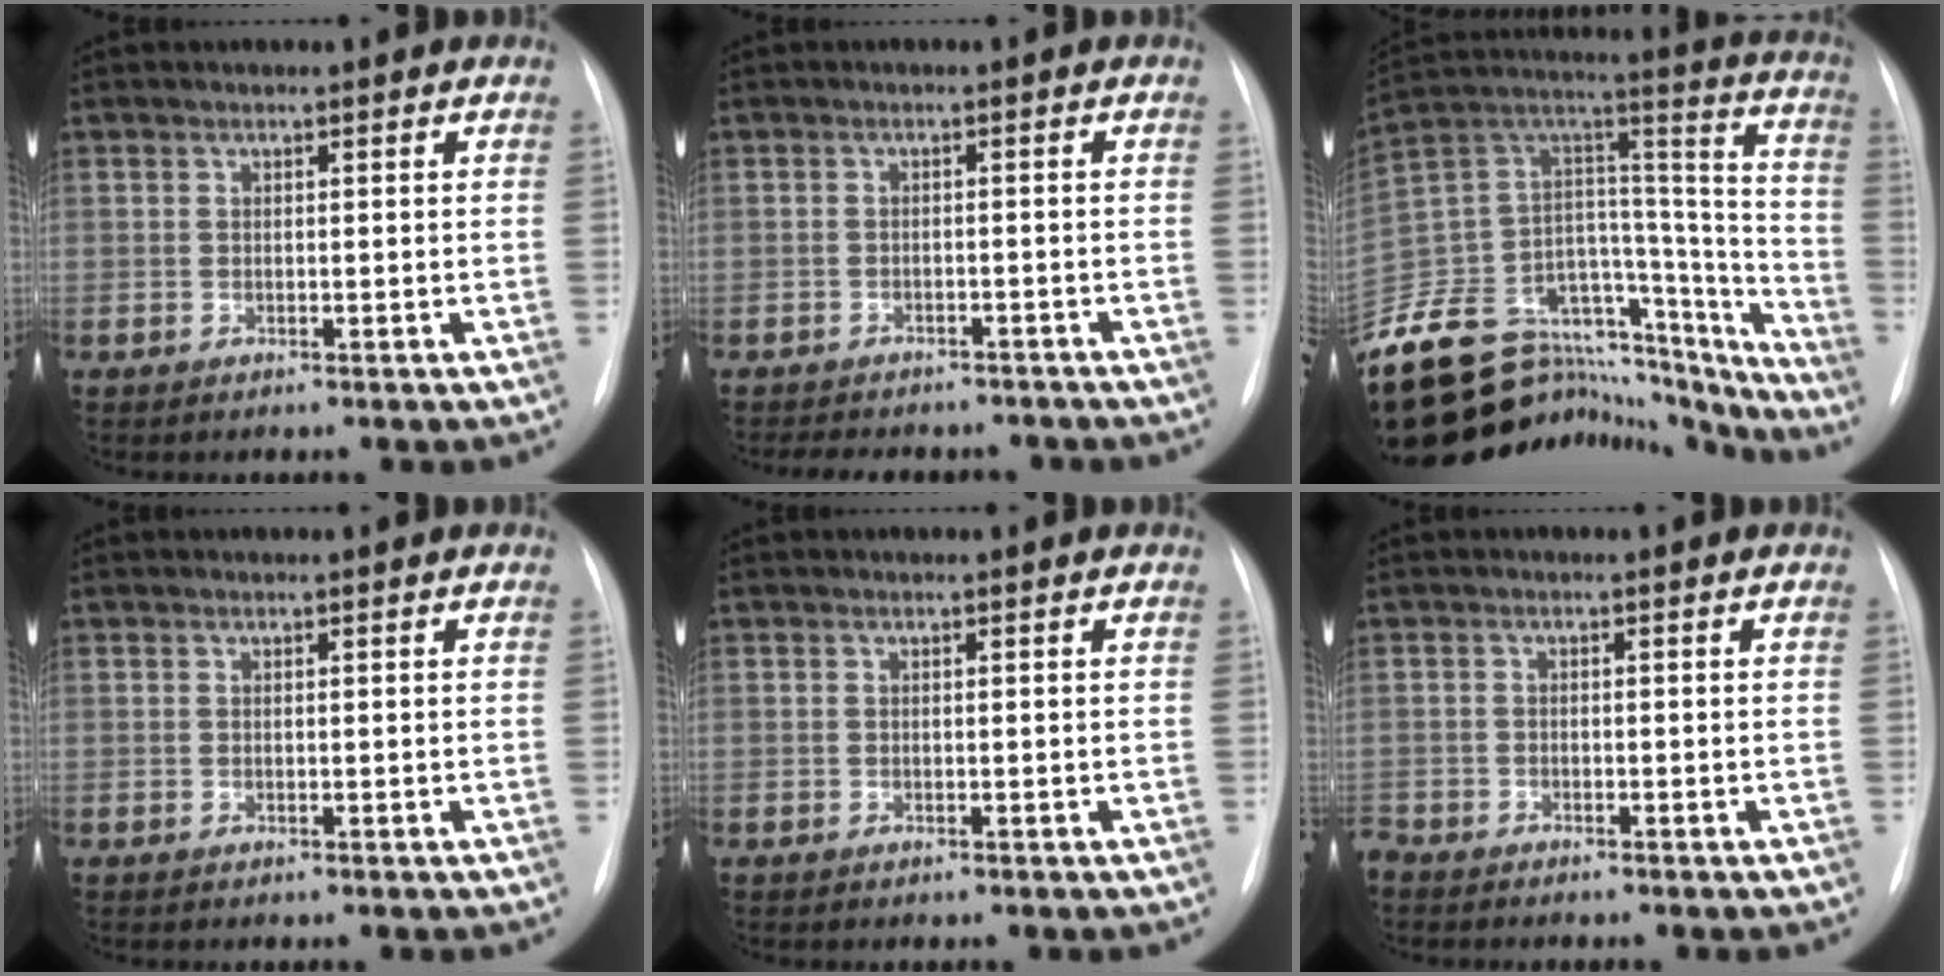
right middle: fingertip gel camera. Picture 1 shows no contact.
{"total": 9.5, "force": [-8.3, 3.6, 2.9], "torque": [-0.049, 0.008, -0.096]}
{"total": 37.6, "force": [-31.9, 13.3, 14.7], "torque": [-0.231, 0.023, -0.460]}
{"total": 0.0}
{"total": 0.0}
{"total": 2.6, "force": [-2.5, 0.7, 0.4], "torque": [-0.007, -0.006, -0.044]}